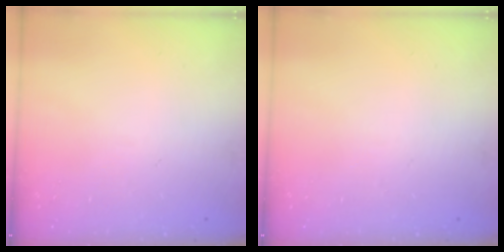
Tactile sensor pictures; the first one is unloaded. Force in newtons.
{"total": 0.0}